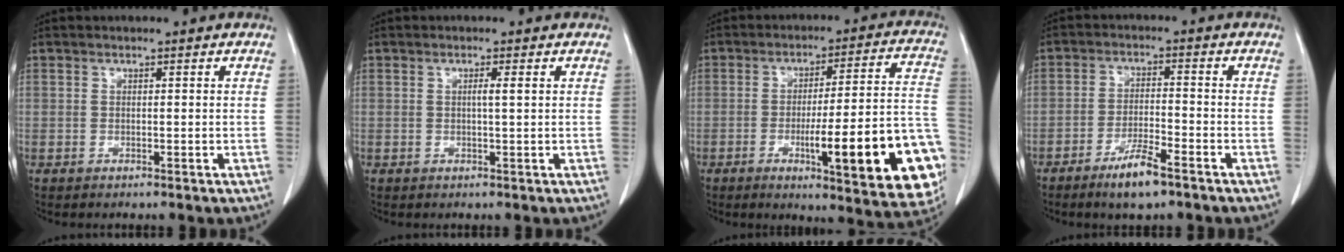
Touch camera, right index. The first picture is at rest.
{"total": 1.3, "force": [0.3, -0.2, 1.2], "torque": [-0.022, 0.001, 0.003]}
{"total": 21.3, "force": [-6.6, 3.0, 20.1], "torque": [-0.190, 0.014, -0.078]}
{"total": 6.2, "force": [-4.2, 1.0, 4.5], "torque": [-0.088, -0.006, -0.072]}